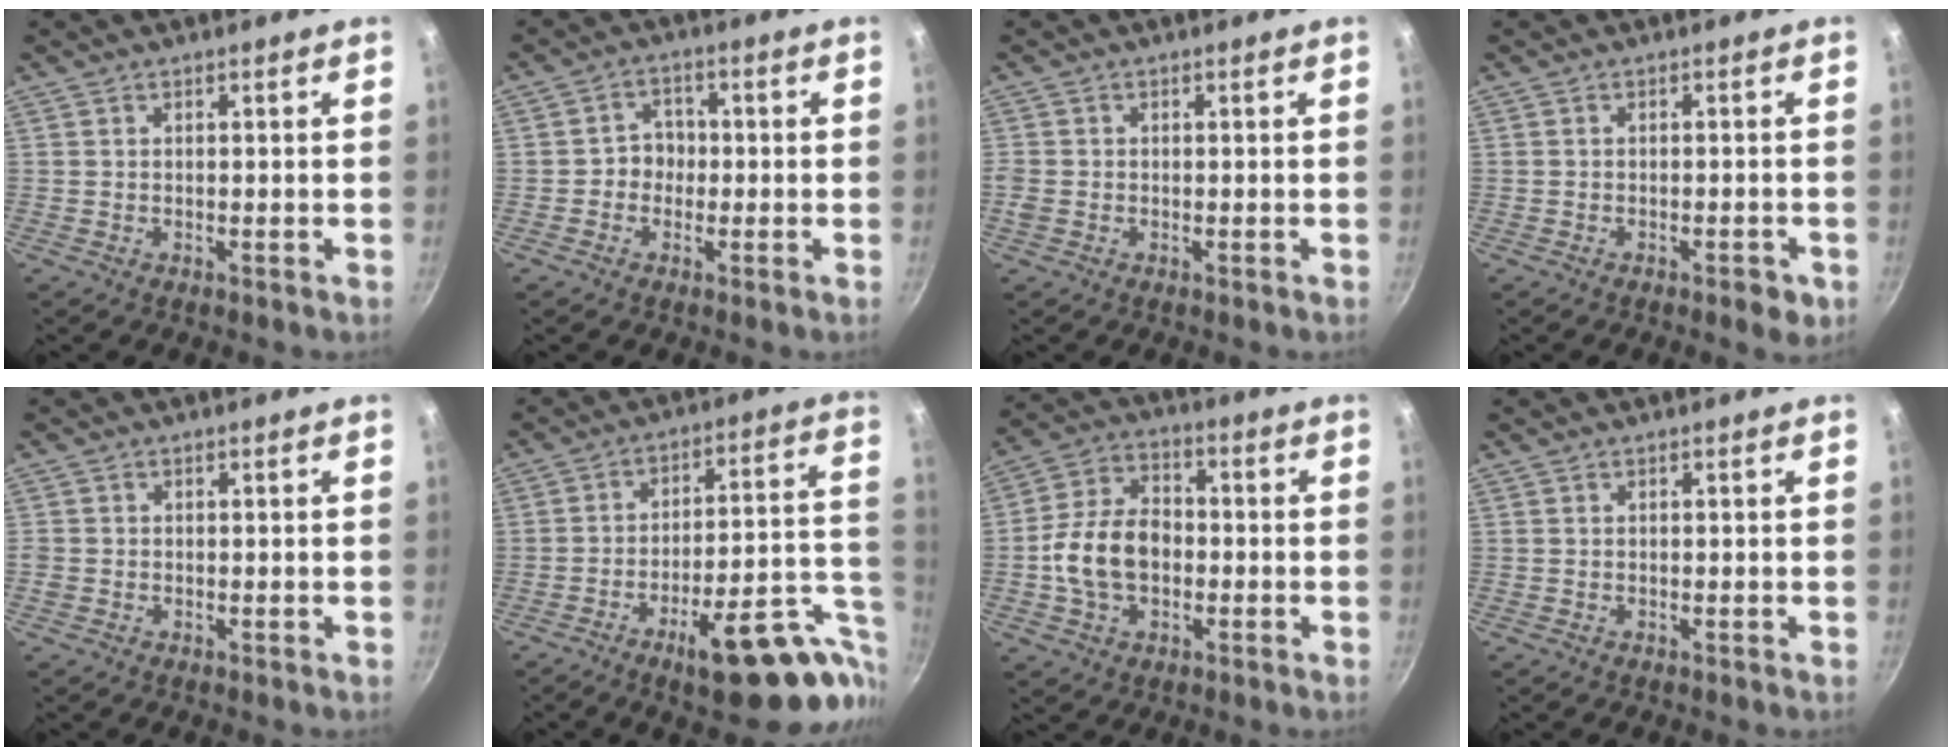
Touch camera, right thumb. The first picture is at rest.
{"total": 4.7, "force": [-0.8, 4.0, 2.2], "torque": [-0.009, 0.021, -0.025]}
{"total": 2.1, "force": [-0.5, 1.6, 1.2], "torque": [-0.034, -0.002, -0.012]}
{"total": 2.9, "force": [-1.5, 1.1, 2.3], "torque": [-0.029, 0.004, -0.019]}
{"total": 1.5, "force": [-0.3, 1.2, 0.7], "torque": [-0.014, 0.001, -0.008]}
{"total": 22.1, "force": [-10.2, 6.3, 18.6], "torque": [-0.172, 0.079, -0.135]}
{"total": 12.7, "force": [-1.7, 8.8, 9.0], "torque": [-0.157, 0.031, -0.038]}
{"total": 0.0}